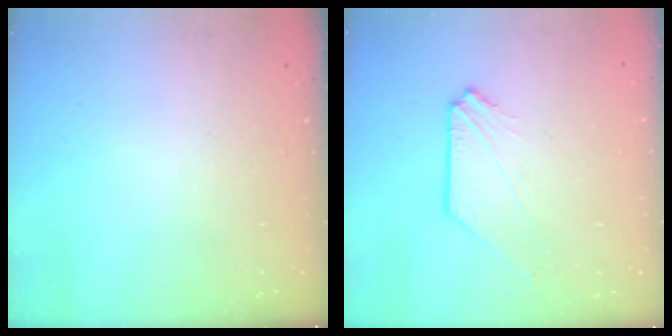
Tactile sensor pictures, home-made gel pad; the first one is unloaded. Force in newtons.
{"total": 1.0, "press": 1.0, "slide": 0.1}